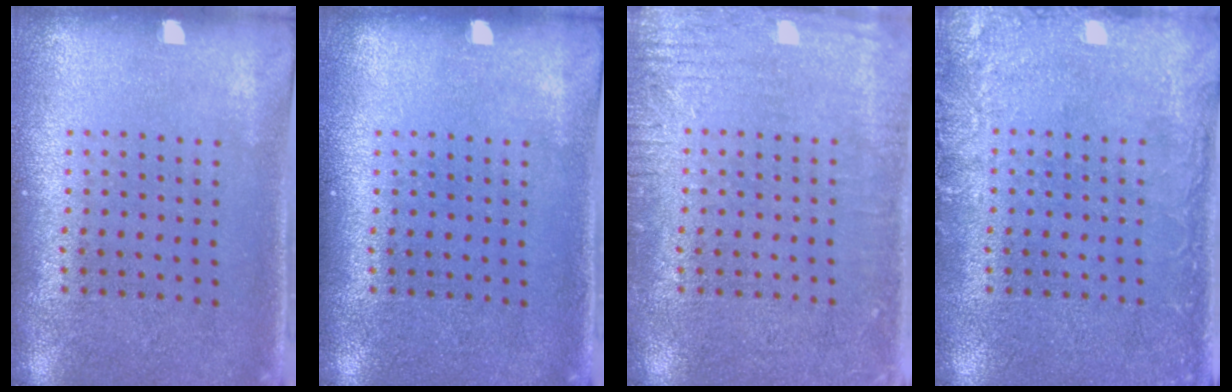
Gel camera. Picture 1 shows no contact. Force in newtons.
{"total": 0.0}
{"total": 2.8, "press": 2.8, "slide": 0.4}
{"total": 2.4, "press": 2.4, "slide": 0.4}